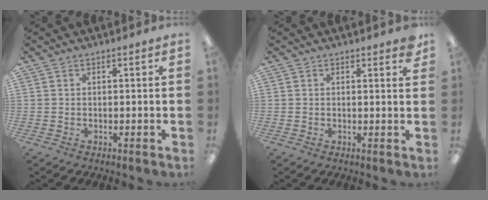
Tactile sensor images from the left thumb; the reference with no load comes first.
{"total": 1.6, "force": [1.3, 0.3, 0.9], "torque": [-0.004, -0.005, 0.020]}